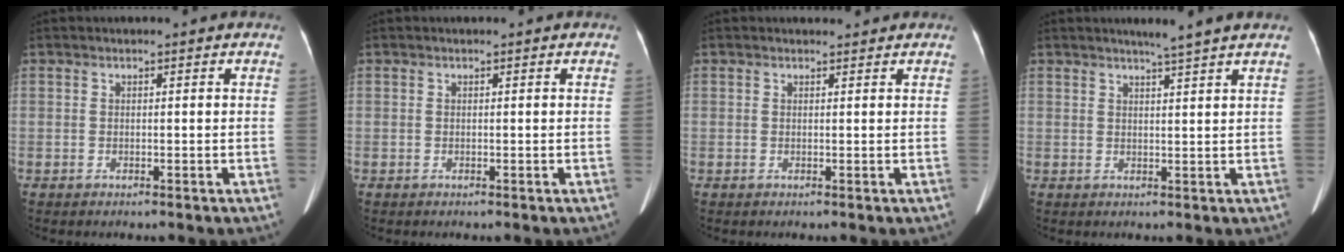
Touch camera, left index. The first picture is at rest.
{"total": 0.0}
{"total": 1.5, "force": [1.5, 0.4, 0.1], "torque": [-0.009, 0.006, 0.021]}
{"total": 3.7, "force": [3.0, -1.1, 1.8], "torque": [-0.026, -0.003, 0.043]}